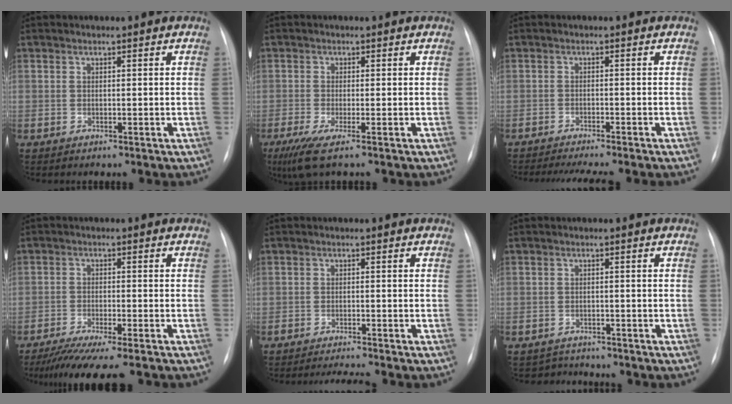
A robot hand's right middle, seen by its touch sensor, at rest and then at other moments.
{"total": 4.7, "force": [-2.9, 0.2, 3.7], "torque": [-0.073, -0.017, -0.056]}
{"total": 7.5, "force": [-6.4, -0.1, 3.9], "torque": [-0.045, -0.011, -0.095]}
{"total": 10.5, "force": [-8.9, 0.2, 5.6], "torque": [-0.076, -0.028, -0.136]}
{"total": 3.7, "force": [-3.3, -1.0, 1.3], "torque": [-0.022, -0.009, -0.053]}
{"total": 2.5, "force": [-2.3, 0.5, -0.9], "torque": [0.011, -0.008, -0.036]}